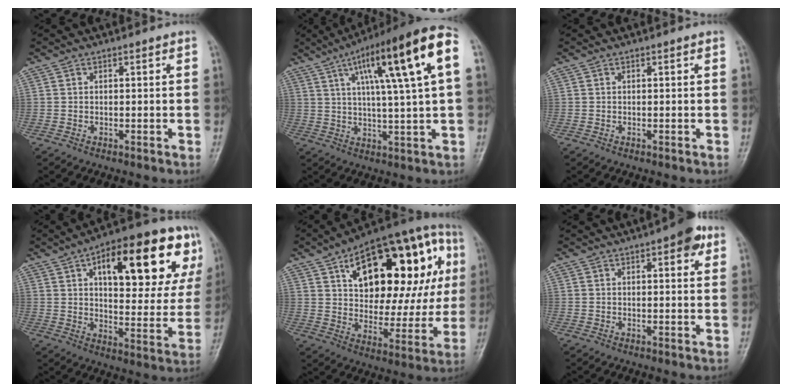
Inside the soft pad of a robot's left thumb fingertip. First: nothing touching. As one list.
[{"total": 19.3, "force": [6.3, 2.7, 18.0], "torque": [-0.270, 0.014, 0.091]}, {"total": 0.0}, {"total": 25.4, "force": [10.6, 10.2, 20.7], "torque": [-0.249, -0.002, 0.149]}, {"total": 31.9, "force": [10.2, 15.7, 25.9], "torque": [-0.332, 0.035, 0.155]}, {"total": 5.1, "force": [2.4, 1.8, 4.1], "torque": [-0.040, -0.003, 0.022]}]